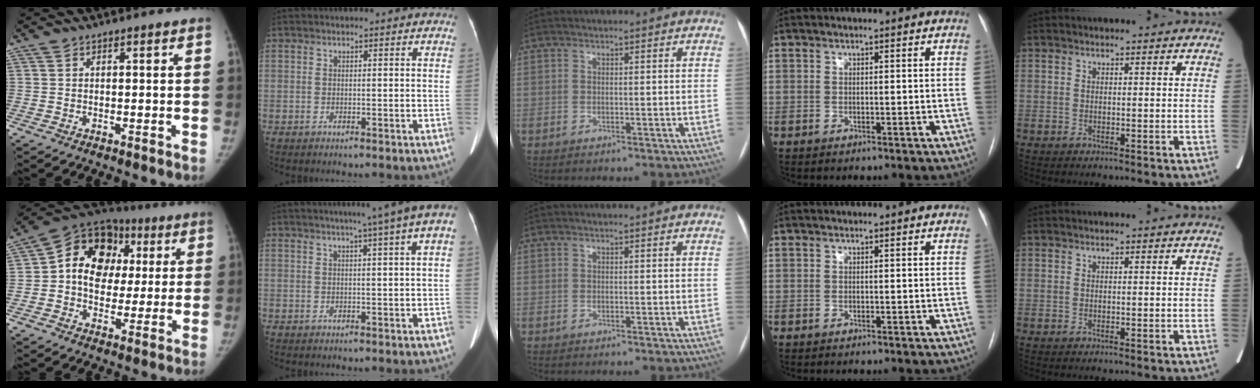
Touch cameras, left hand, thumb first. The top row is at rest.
{"thumb": {"total": 16.3, "force": [2.4, 12.9, 9.7], "torque": [-0.113, 0.026, 0.030]}, "index": {"total": 8.2, "force": [4.2, 0.2, 7.0], "torque": [-0.088, 0.027, 0.040]}}